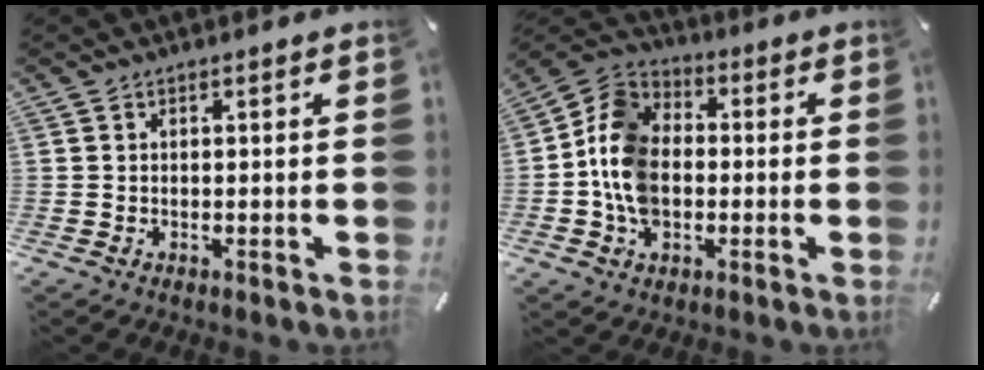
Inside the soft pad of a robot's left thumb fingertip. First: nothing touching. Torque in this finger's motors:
{"motor_torque": [1.83, 2.01, 0.40, 0.12, 0.22]}